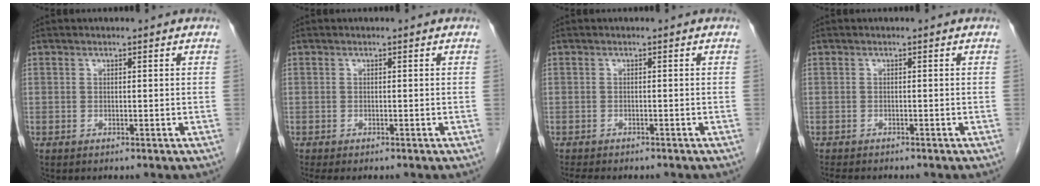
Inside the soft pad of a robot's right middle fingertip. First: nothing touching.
{"total": 2.4, "force": [-2.1, 0.6, 1.2], "torque": [-0.015, -0.008, -0.027]}
{"total": 5.6, "force": [-4.8, 1.6, 2.4], "torque": [-0.036, -0.009, -0.065]}
{"total": 4.3, "force": [-3.7, 1.1, 1.9], "torque": [-0.030, -0.009, -0.053]}